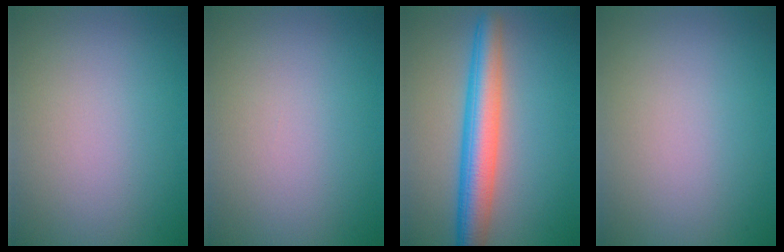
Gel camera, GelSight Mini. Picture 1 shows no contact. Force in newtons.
{"total": 0.0}
{"total": 6.3, "press": 6.3, "slide": 0.2}
{"total": 0.0}